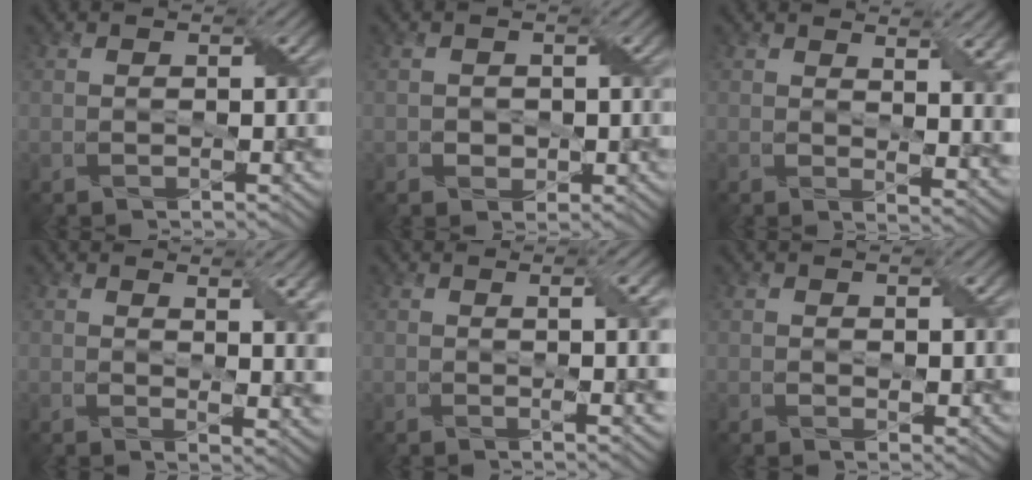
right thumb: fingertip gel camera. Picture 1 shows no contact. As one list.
[{"total": 1.3, "force": [-0.2, 1.2, 0.3], "torque": [-0.007, -0.005, -0.007]}, {"total": 6.7, "force": [3.0, 2.6, 5.5], "torque": [-0.071, -0.004, 0.061]}, {"total": 6.1, "force": [2.5, 2.1, 5.1], "torque": [-0.070, -0.005, 0.051]}, {"total": 5.2, "force": [0.8, 0.9, 5.0], "torque": [-0.072, 0.006, 0.016]}, {"total": 1.7, "force": [0.9, 0.8, 1.2], "torque": [-0.022, -0.005, 0.021]}]